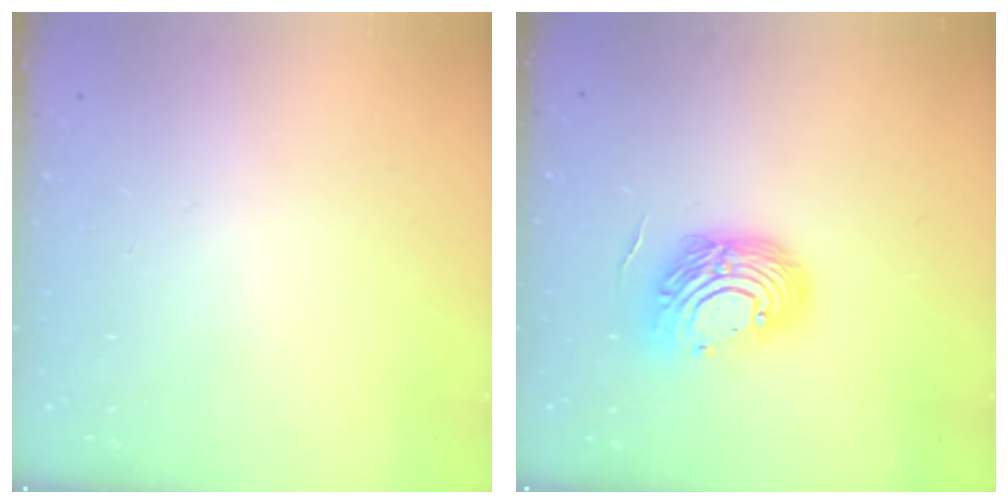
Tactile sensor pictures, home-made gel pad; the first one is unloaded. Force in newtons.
{"total": 13.3, "press": 13.1, "slide": 2.3}